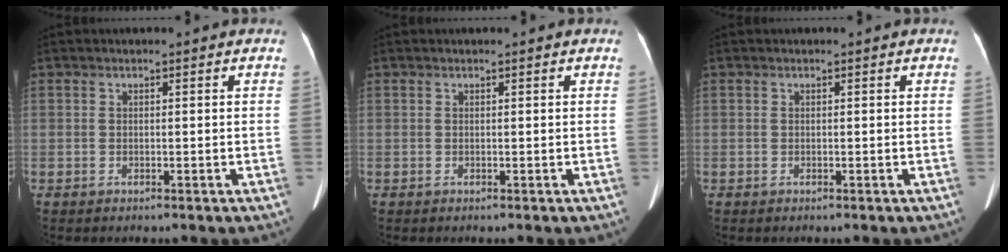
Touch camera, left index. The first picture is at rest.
{"total": 0.0}
{"total": 0.0}